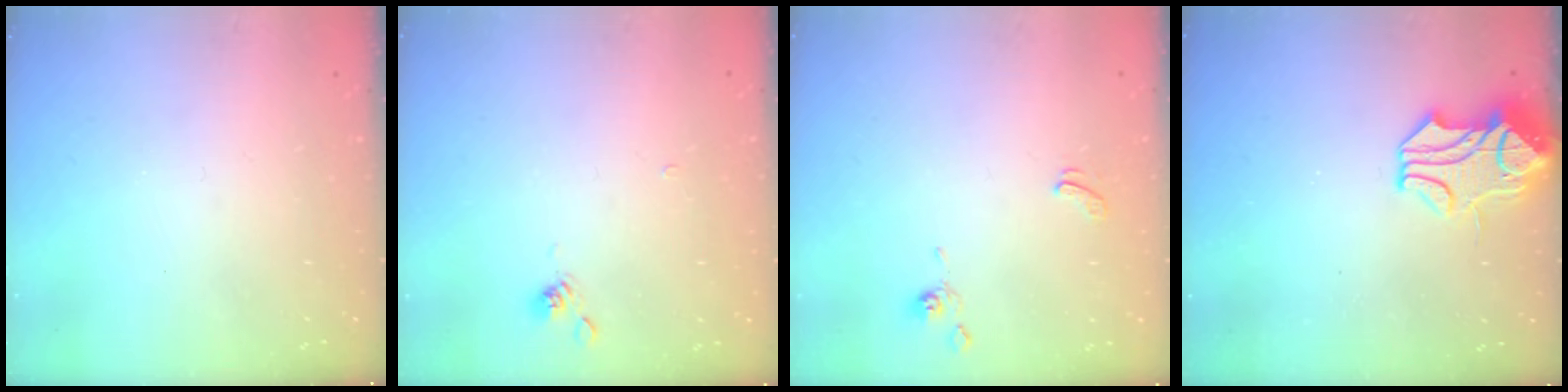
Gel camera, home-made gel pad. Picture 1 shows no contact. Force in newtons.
{"total": 4.3, "press": 4.3, "slide": 0.3}
{"total": 1.7, "press": 1.6, "slide": 0.3}
{"total": 2.3, "press": 1.7, "slide": 1.6}